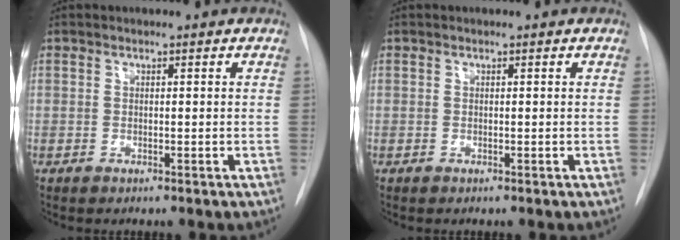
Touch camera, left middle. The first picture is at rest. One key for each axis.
{"total": 0.0}